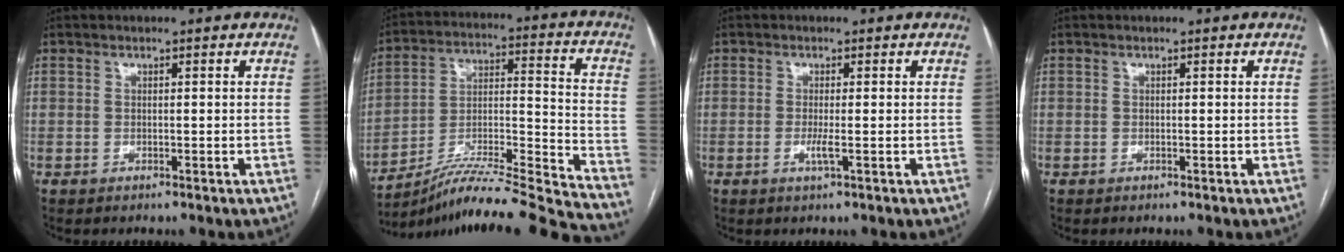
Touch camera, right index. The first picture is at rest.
{"total": 26.0, "force": [-23.6, -1.4, 10.8], "torque": [-0.132, -0.008, -0.365]}
{"total": 1.5, "force": [-0.4, -0.1, 1.5], "torque": [-0.030, -0.003, -0.008]}
{"total": 0.0}